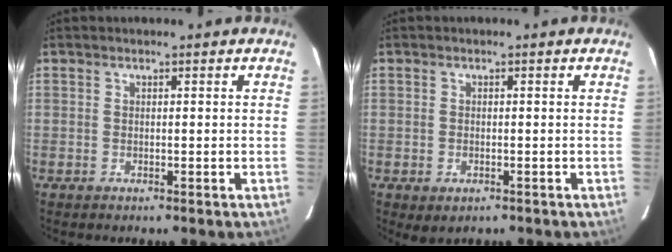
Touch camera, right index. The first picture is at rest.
{"total": 1.9, "force": [-0.9, 1.2, 1.2], "torque": [-0.018, -0.002, 0.000]}